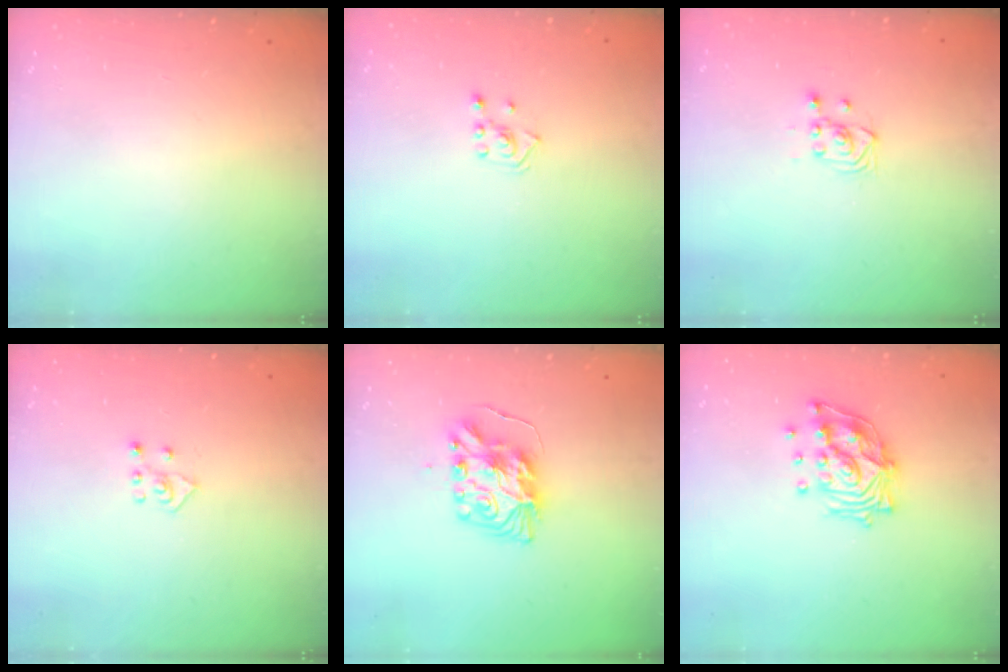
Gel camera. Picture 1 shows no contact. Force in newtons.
{"total": 2.8, "press": 2.7, "slide": 0.7}
{"total": 3.6, "press": 3.4, "slide": 1.4}
{"total": 4.5, "press": 4.5, "slide": 0.4}
{"total": 9.5, "press": 9.5, "slide": 0.4}
{"total": 13.9, "press": 13.8, "slide": 1.4}